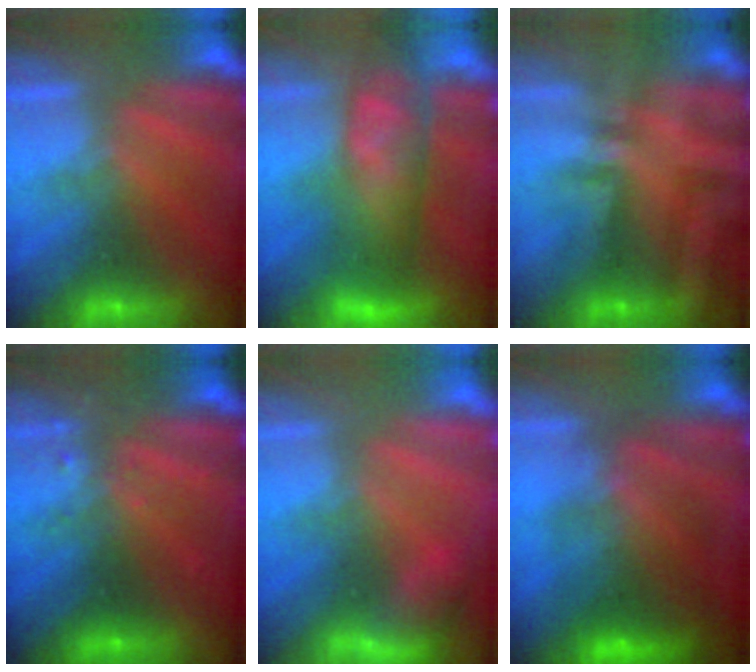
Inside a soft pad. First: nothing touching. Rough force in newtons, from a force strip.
{"total": 10.1}
{"total": 2.4}
{"total": 2.4}
{"total": 3.8}
{"total": 6.9}